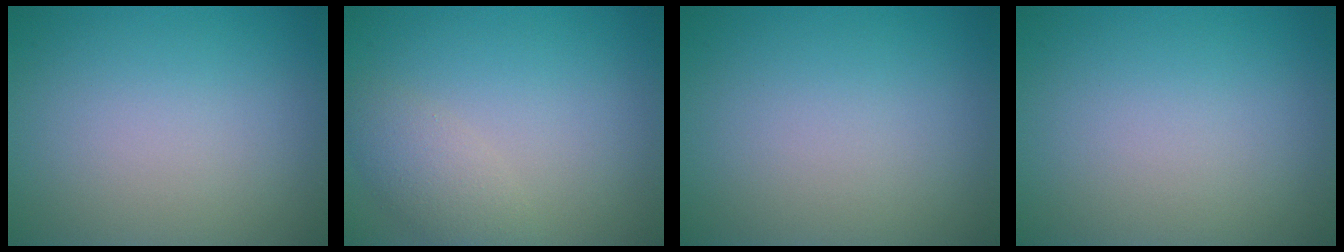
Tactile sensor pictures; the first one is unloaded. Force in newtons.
{"total": 2.4, "press": 2.4, "slide": 0.2}
{"total": 0.0}
{"total": 0.0}